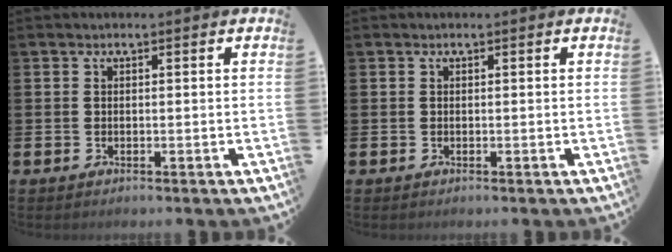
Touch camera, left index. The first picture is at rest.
{"total": 0.0}